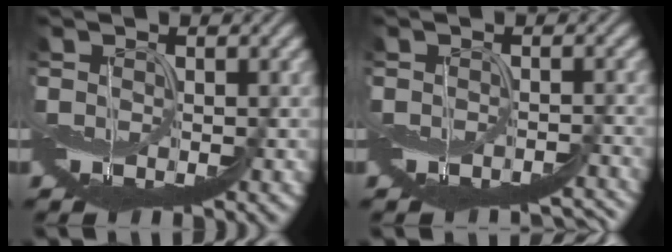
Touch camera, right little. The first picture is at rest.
{"total": 5.0, "force": [-4.3, 2.2, 1.2], "torque": [-0.014, 0.012, -0.034]}